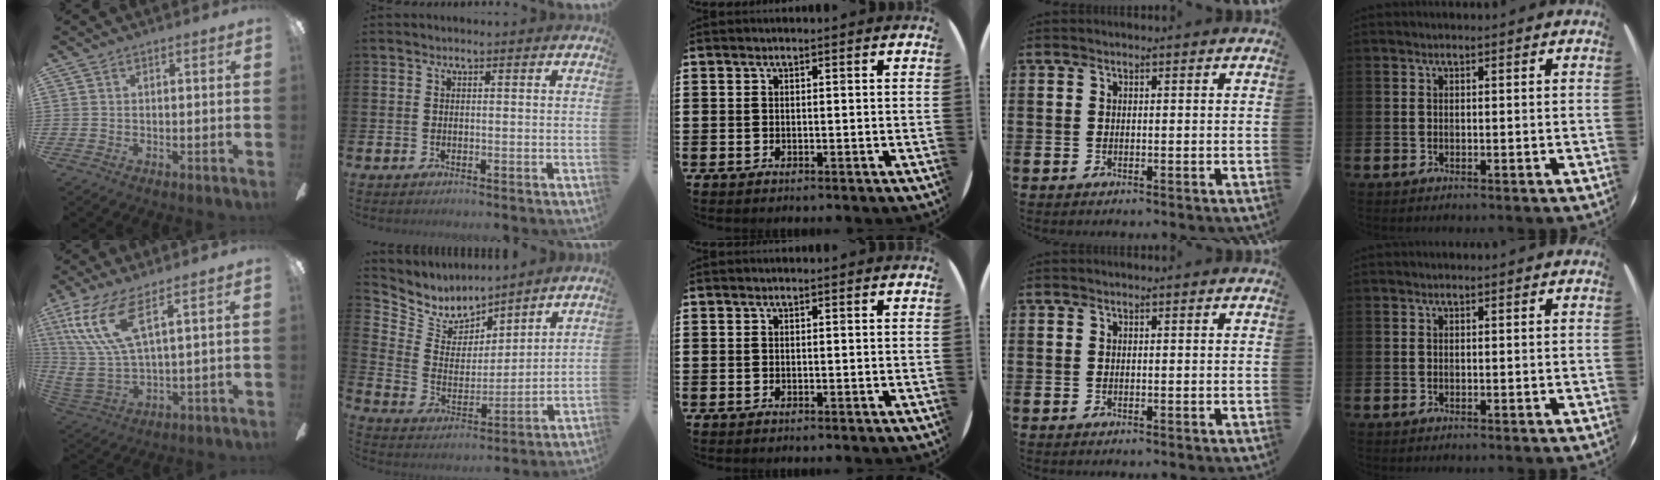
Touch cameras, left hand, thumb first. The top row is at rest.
{"thumb": {"total": 15.2, "force": [8.3, 4.5, 11.9], "torque": [-0.269, -0.028, 0.146]}, "index": {"total": 6.7, "force": [6.2, 2.6, 0.2], "torque": [-0.049, -0.051, 0.112]}}